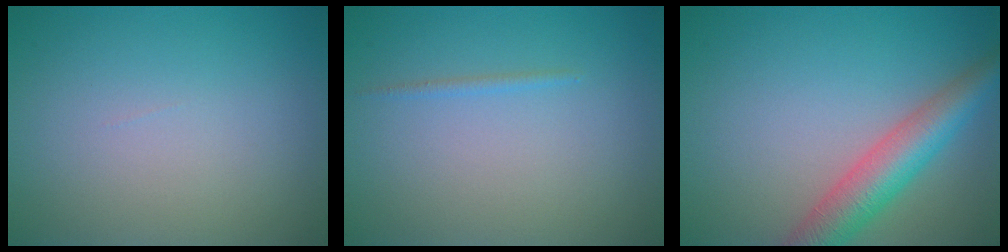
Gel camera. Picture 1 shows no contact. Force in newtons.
{"total": 0.6, "press": 0.6, "slide": 0.1}
{"total": 5.4, "press": 5.4, "slide": 0.3}